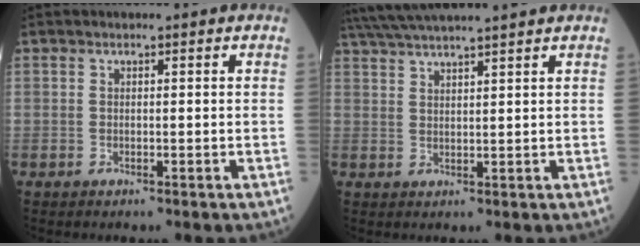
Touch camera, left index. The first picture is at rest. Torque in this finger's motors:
{"motor_torque": [0.55, -1.59, 0.09, 0.10]}